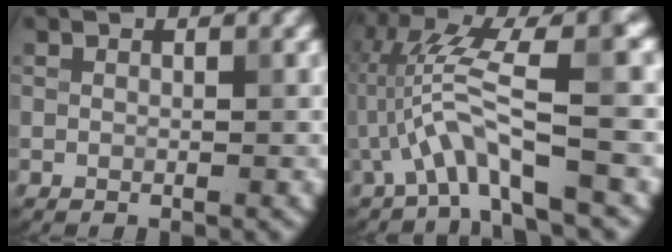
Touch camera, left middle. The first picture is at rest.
{"total": 6.8, "force": [-1.6, 0.8, 6.5], "torque": [-0.132, 0.019, -0.030]}